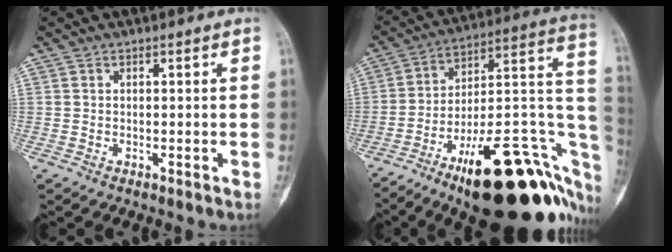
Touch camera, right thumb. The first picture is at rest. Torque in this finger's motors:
{"motor_torque": [3.99, 1.03, 1.62, -1.15, 0.49]}